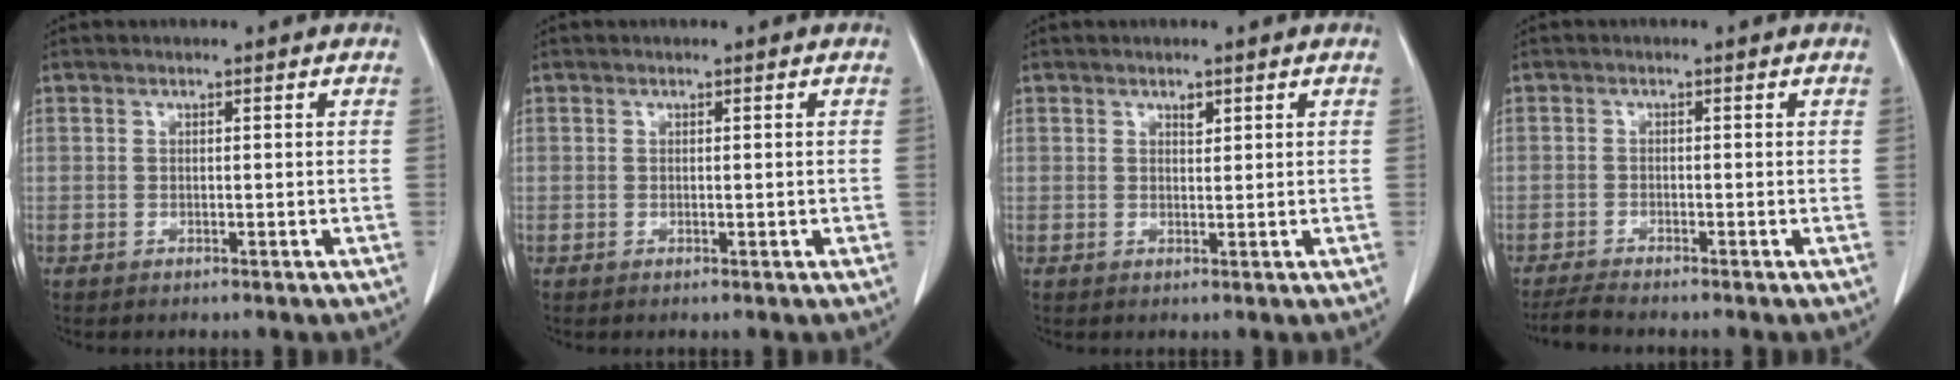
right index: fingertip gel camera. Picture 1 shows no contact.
{"total": 0.6, "force": [0.0, 0.2, 0.5], "torque": [-0.008, -0.002, 0.004]}
{"total": 1.1, "force": [0.7, 0.5, 0.6], "torque": [-0.009, -0.005, 0.011]}
{"total": 2.5, "force": [-2.3, -0.5, 0.7], "torque": [-0.021, -0.013, -0.046]}